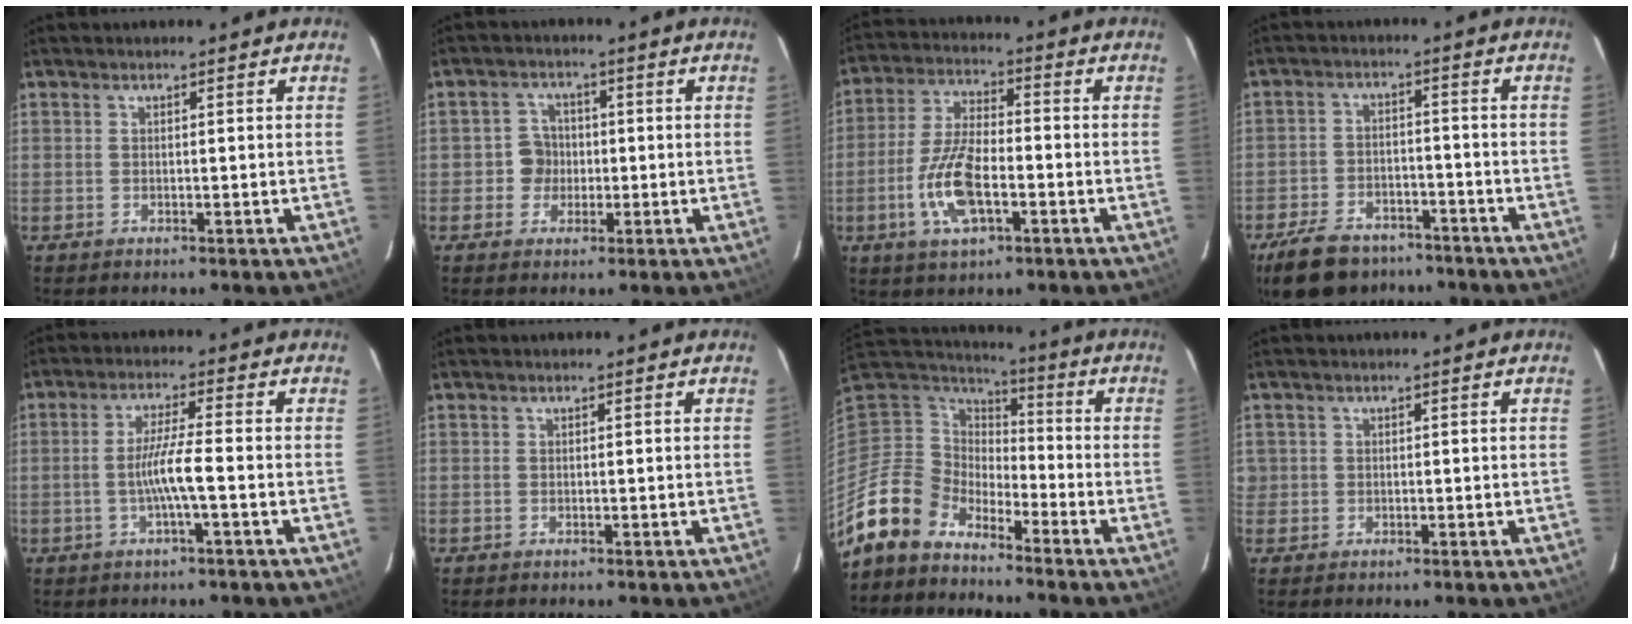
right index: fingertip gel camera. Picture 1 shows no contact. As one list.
[{"total": 3.8, "force": [-0.6, 3.7, 0.2], "torque": [0.003, 0.014, -0.014]}, {"total": 11.6, "force": [-4.0, 4.7, 9.8], "torque": [-0.207, -0.001, -0.074]}, {"total": 14.1, "force": [-10.5, 7.3, 6.1], "torque": [-0.150, 0.001, -0.157]}, {"total": 5.4, "force": [-1.8, -0.7, 5.1], "torque": [-0.101, -0.002, -0.032]}, {"total": 0.0}, {"total": 11.5, "force": [-9.5, 6.2, 2.0], "torque": [-0.066, 0.022, -0.188]}, {"total": 1.5, "force": [-0.2, 1.5, -0.1], "torque": [0.006, 0.007, -0.001]}]